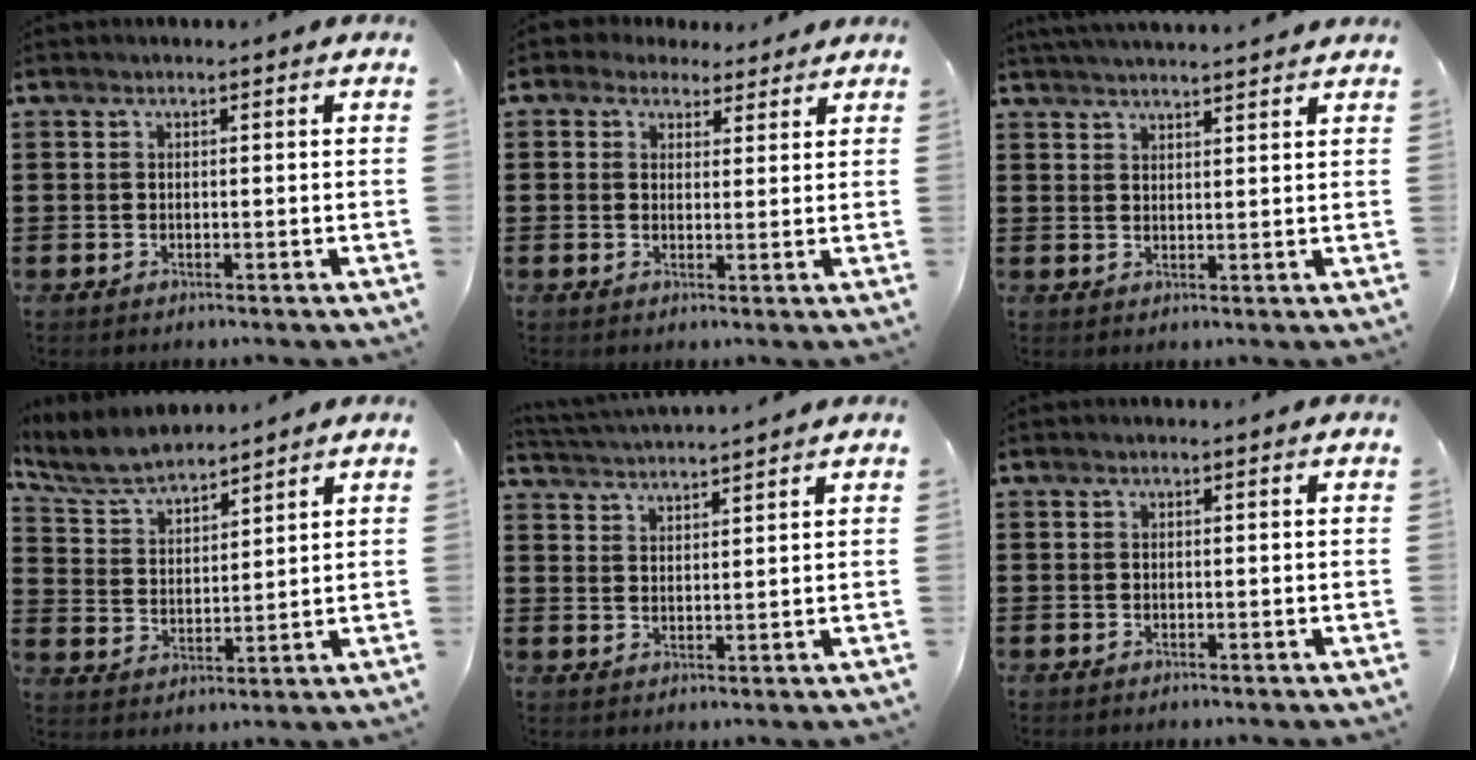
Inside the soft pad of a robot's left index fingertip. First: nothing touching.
{"total": 2.8, "force": [2.1, 1.9, 0.2], "torque": [-0.015, 0.007, 0.039]}
{"total": 2.8, "force": [2.7, -0.4, 0.3], "torque": [-0.013, -0.008, 0.051]}
{"total": 6.1, "force": [5.6, 1.2, 1.9], "torque": [-0.061, -0.020, 0.100]}
{"total": 2.7, "force": [2.7, -0.6, -0.1], "torque": [-0.008, -0.014, 0.047]}
{"total": 0.0}